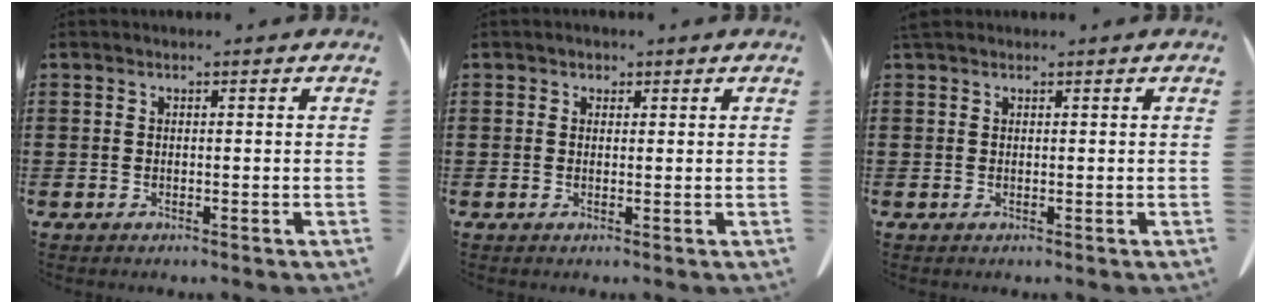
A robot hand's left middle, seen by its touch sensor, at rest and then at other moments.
{"total": 0.9, "force": [0.6, 0.7, 0.0], "torque": [-0.003, 0.005, 0.011]}
{"total": 0.9, "force": [0.8, 0.3, 0.3], "torque": [-0.010, 0.001, 0.016]}